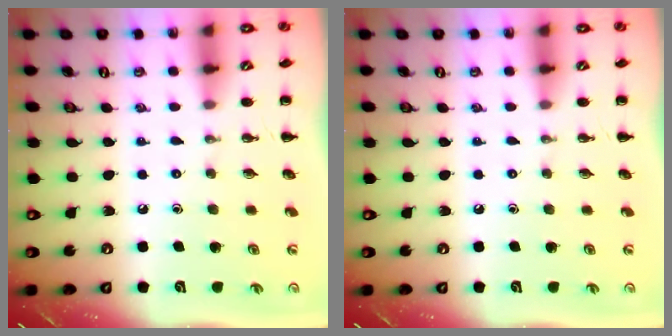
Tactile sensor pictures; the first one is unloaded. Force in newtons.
{"total": 0.0}